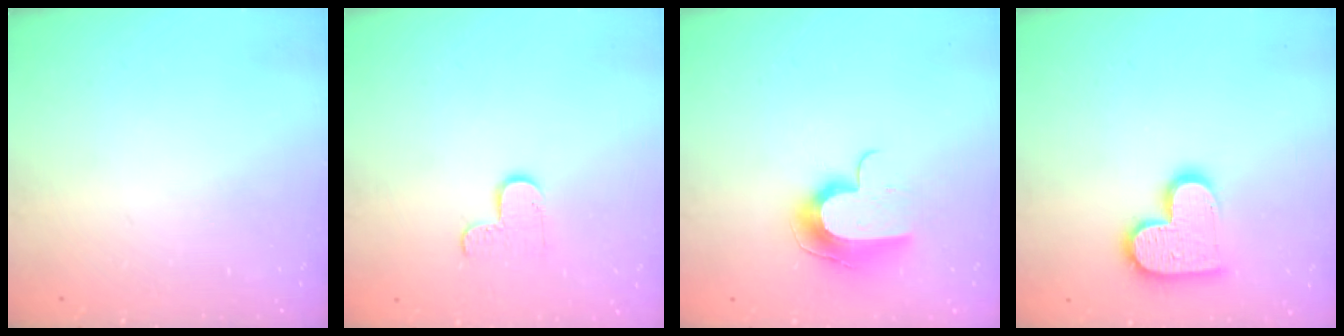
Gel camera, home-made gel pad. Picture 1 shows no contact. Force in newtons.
{"total": 5.7, "press": 5.7, "slide": 0.5}
{"total": 11.8, "press": 11.8, "slide": 0.7}
{"total": 14.2, "press": 14.2, "slide": 1.1}